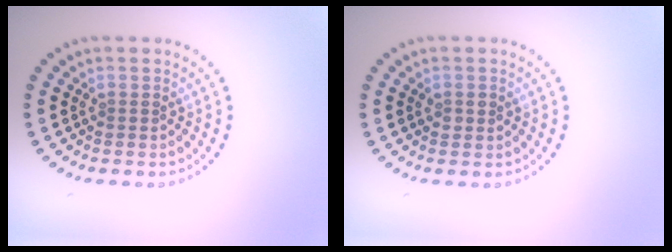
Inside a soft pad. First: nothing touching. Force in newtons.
{"total": 0.9, "press": 0.9, "slide": 0.1}